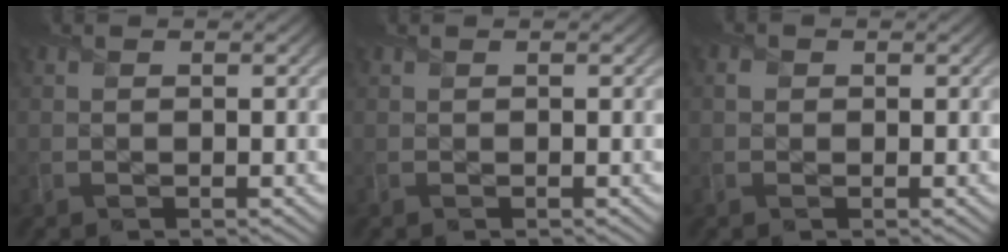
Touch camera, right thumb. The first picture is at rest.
{"total": 0.0}
{"total": 0.8, "force": [0.1, 0.8, 0.1], "torque": [0.001, -0.002, 0.000]}